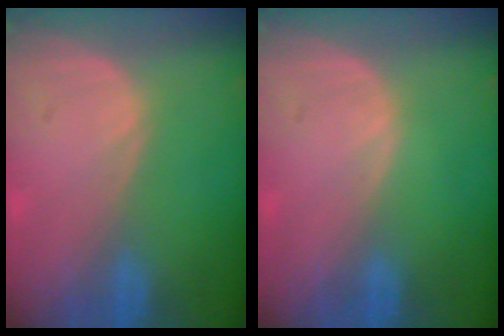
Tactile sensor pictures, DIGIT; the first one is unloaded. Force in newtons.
{"total": 0.0}